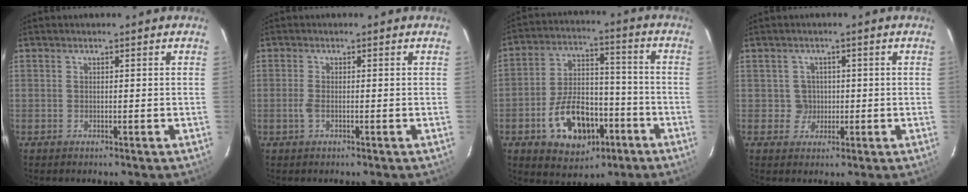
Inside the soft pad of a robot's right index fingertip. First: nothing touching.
{"total": 1.9, "force": [-0.7, 0.6, 1.7], "torque": [-0.039, -0.001, -0.013]}
{"total": 15.0, "force": [-6.8, 9.2, 9.8], "torque": [-0.189, 0.022, -0.094]}
{"total": 3.0, "force": [-0.1, 3.0, -0.1], "torque": [0.006, 0.014, 0.002]}